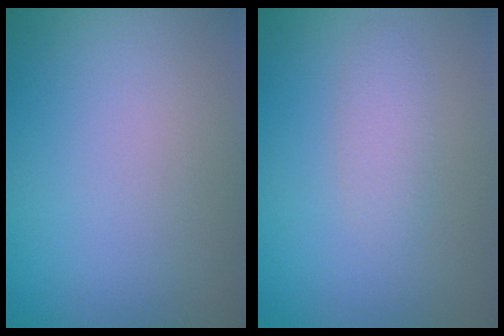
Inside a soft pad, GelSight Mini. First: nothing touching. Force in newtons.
{"total": 1.6, "press": 1.6, "slide": 0.0}